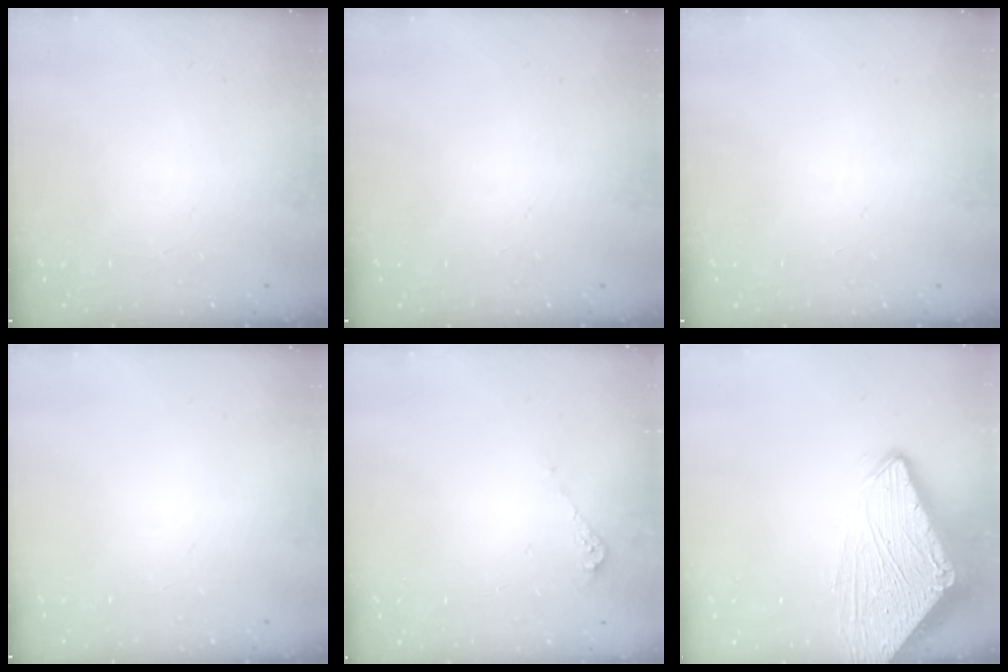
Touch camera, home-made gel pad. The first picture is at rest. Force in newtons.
{"total": 0.0}
{"total": 0.0}
{"total": 0.0}
{"total": 4.3, "press": 4.2, "slide": 0.5}
{"total": 8.0, "press": 8.0, "slide": 0.7}